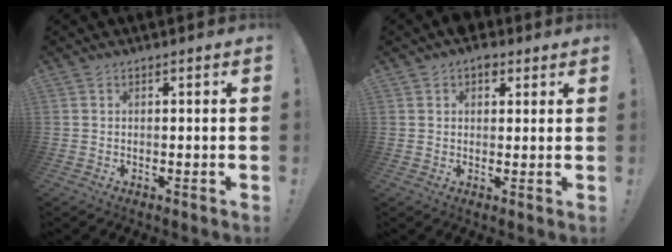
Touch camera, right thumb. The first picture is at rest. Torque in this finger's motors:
{"motor_torque": [0.00, 0.03, 0.16, 0.15, 0.00]}